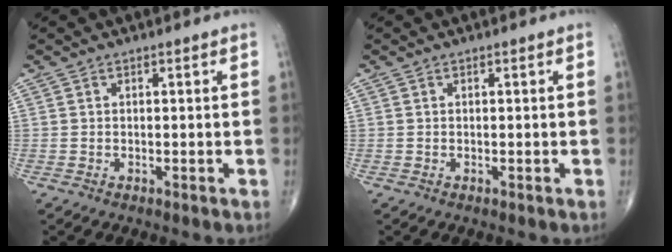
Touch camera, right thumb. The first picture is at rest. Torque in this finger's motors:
{"motor_torque": [-0.03, 0.03, 0.00, 0.00, 0.00]}